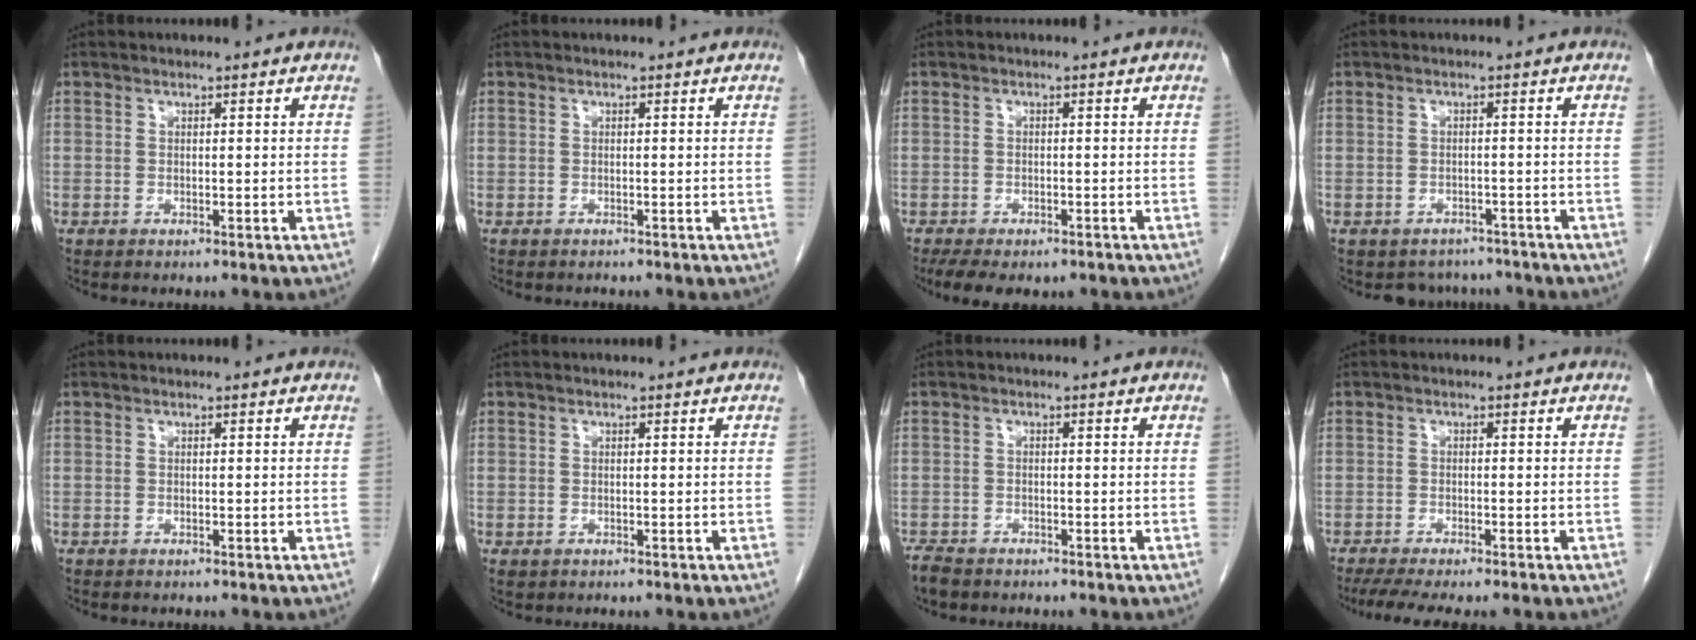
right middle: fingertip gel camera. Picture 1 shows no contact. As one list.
[{"total": 0.5, "force": [-0.5, 0.1, 0.0], "torque": [-0.009, -0.002, -0.009]}, {"total": 7.6, "force": [-5.7, 3.1, 4.0], "torque": [-0.060, -0.011, -0.080]}, {"total": 4.6, "force": [-4.1, 2.2, -0.3], "torque": [0.007, 0.011, -0.050]}, {"total": 0.0}, {"total": 0.6, "force": [-0.2, 0.5, 0.2], "torque": [-0.011, 0.000, 0.003]}, {"total": 3.3, "force": [-2.8, 1.3, 1.1], "torque": [-0.028, -0.007, -0.047]}, {"total": 8.1, "force": [-6.7, 1.0, 4.5], "torque": [-0.064, -0.012, -0.102]}]